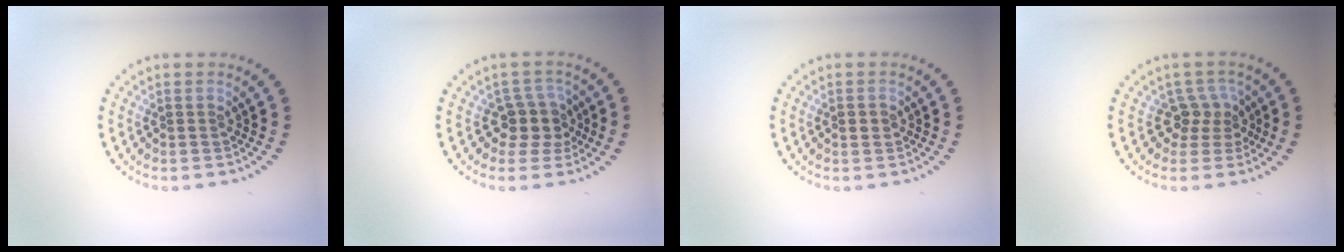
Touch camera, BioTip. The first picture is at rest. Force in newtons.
{"total": 2.7, "press": 2.3, "slide": 1.5}
{"total": 1.4, "press": 1.4, "slide": 0.1}
{"total": 2.5, "press": 1.9, "slide": 1.6}